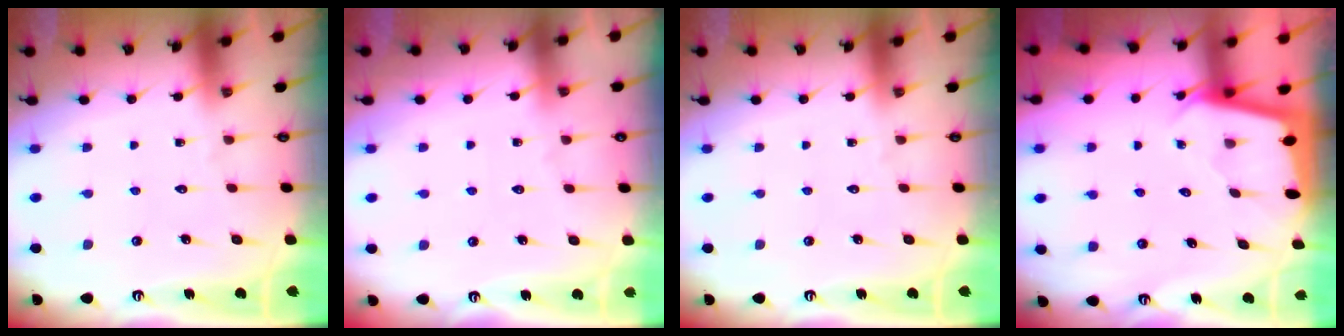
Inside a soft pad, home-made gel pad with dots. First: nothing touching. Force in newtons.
{"total": 2.4, "press": 2.4, "slide": 0.4}
{"total": 0.0}
{"total": 1.8, "press": 1.7, "slide": 0.1}